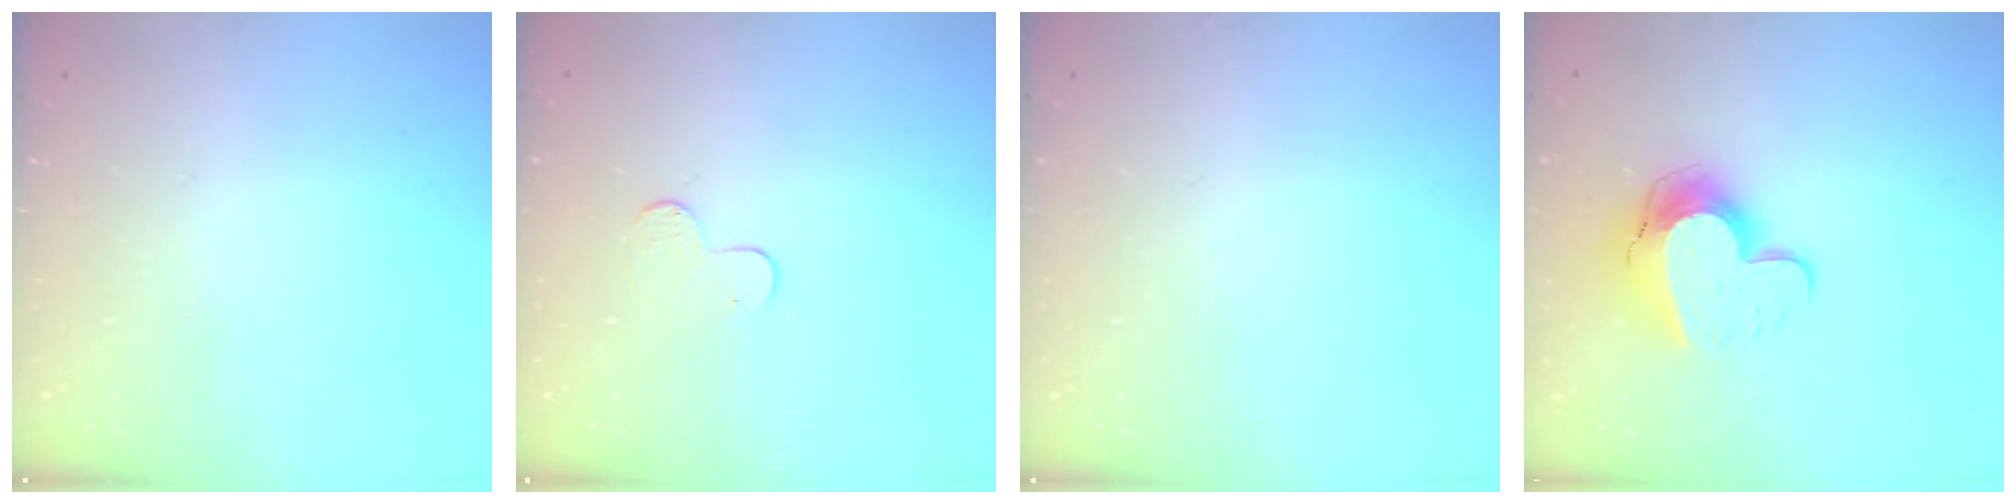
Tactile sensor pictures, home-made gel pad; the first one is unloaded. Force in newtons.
{"total": 4.9, "press": 4.9, "slide": 0.4}
{"total": 0.0}
{"total": 12.6, "press": 12.5, "slide": 1.1}